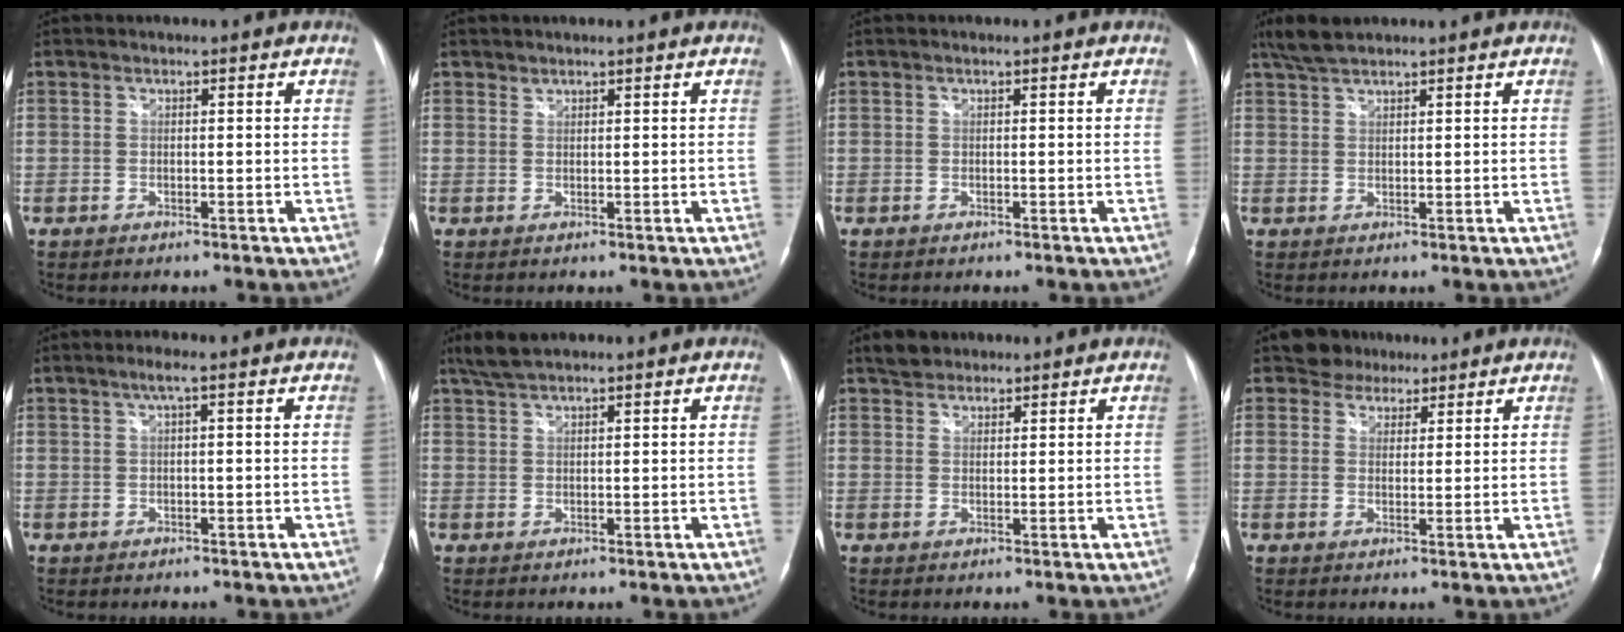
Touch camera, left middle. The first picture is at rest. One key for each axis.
{"total": 0.6, "fx": 0.6, "fy": 0.1, "fz": -0.1, "tx": 0.001, "ty": -0.005, "tz": 0.010}
{"total": 0.0}
{"total": 3.8, "fx": 3.3, "fy": 0.5, "fz": 1.8, "tx": -0.046, "ty": 0.011, "tz": 0.069}
{"total": 1.7, "fx": 0.7, "fy": -0.1, "fz": 1.6, "tx": -0.034, "ty": 0.009, "tz": 0.012}
{"total": 3.2, "fx": 2.8, "fy": 0.2, "fz": 1.6, "tx": -0.042, "ty": 0.010, "tz": 0.061}
{"total": 2.8, "fx": 2.3, "fy": 1.5, "fz": 0.4, "tx": -0.012, "ty": 0.011, "tz": 0.039}
{"total": 4.1, "fx": 3.2, "fy": 2.6, "fz": 0.0, "tx": 0.003, "ty": 0.008, "tz": 0.048}